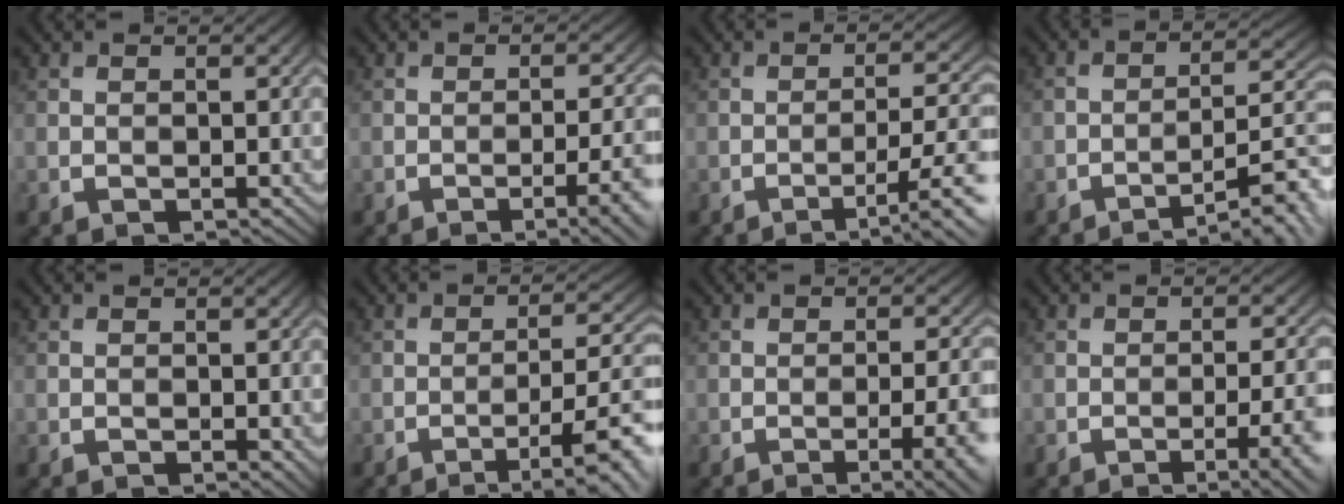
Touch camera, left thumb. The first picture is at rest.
{"total": 6.3, "force": [-2.5, 1.5, 5.6], "torque": [-0.077, 0.002, -0.031]}
{"total": 6.5, "force": [-3.0, 1.4, 5.7], "torque": [-0.089, 0.002, -0.043]}
{"total": 9.9, "force": [-6.4, 2.6, 7.1], "torque": [-0.107, 0.008, -0.095]}
{"total": 0.6, "force": [0.0, 0.4, 0.5], "torque": [-0.006, -0.004, 0.001]}
{"total": 8.6, "force": [-4.0, 1.9, 7.4], "torque": [-0.119, -0.001, -0.053]}
{"total": 7.9, "force": [-3.1, 2.3, 6.9], "torque": [-0.086, 0.001, -0.034]}
{"total": 7.0, "force": [-2.8, 1.8, 6.2], "torque": [-0.084, 0.000, -0.031]}